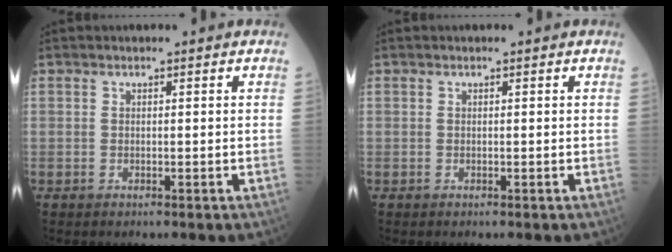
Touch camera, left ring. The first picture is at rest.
{"total": 0.0}